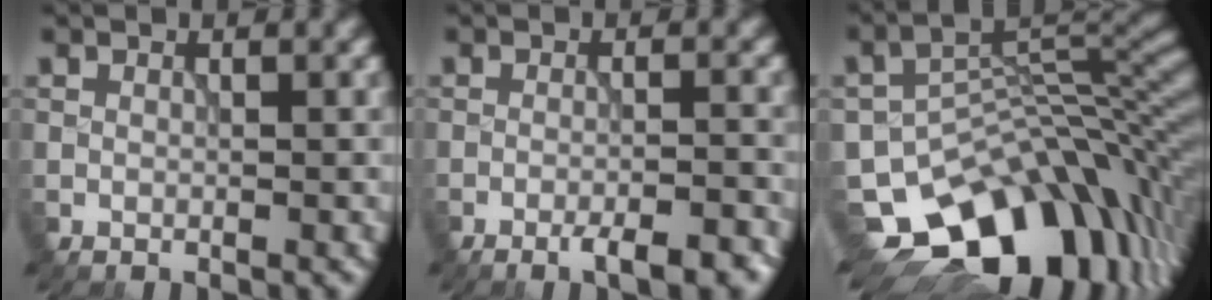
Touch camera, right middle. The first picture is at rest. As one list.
[{"total": 4.2, "force": [-3.0, 0.7, 2.9], "torque": [-0.049, -0.001, -0.044]}, {"total": 14.2, "force": [-7.1, 8.6, 8.8], "torque": [-0.141, -0.008, -0.112]}]